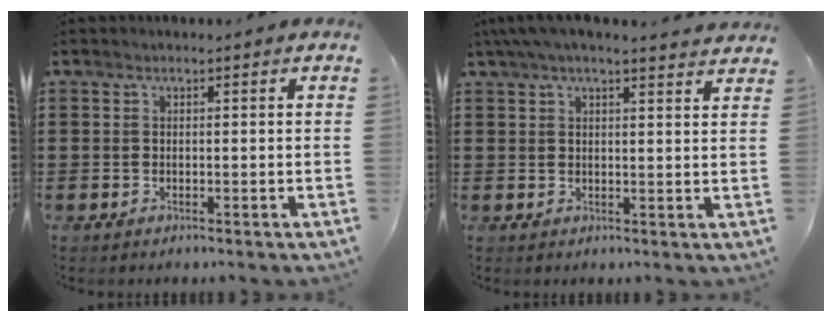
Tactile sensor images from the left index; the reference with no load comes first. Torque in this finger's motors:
{"motor_torque": [-0.15, -1.65, 0.55, 0.08]}